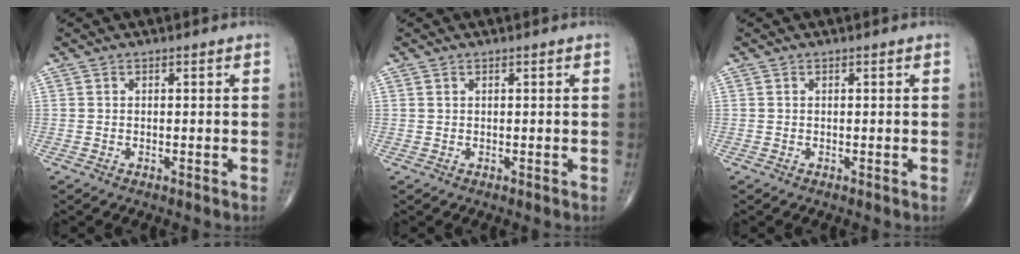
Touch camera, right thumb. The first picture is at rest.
{"total": 0.0}
{"total": 0.0}